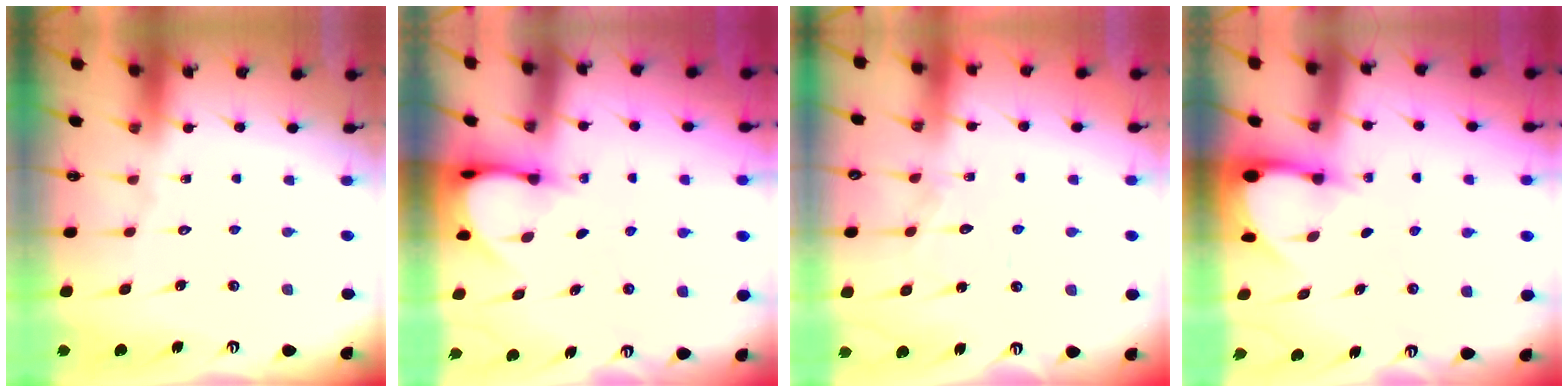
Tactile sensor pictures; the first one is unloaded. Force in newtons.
{"total": 3.9, "press": 3.9, "slide": 0.3}
{"total": 8.9, "press": 8.9, "slide": 0.5}
{"total": 3.5, "press": 3.5, "slide": 0.2}